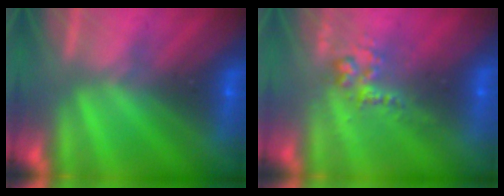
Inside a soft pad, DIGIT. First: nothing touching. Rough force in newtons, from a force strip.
{"total": 2.8}